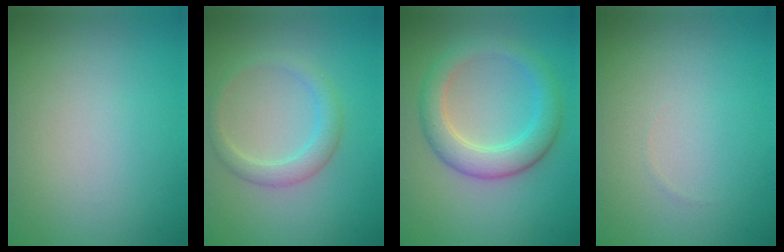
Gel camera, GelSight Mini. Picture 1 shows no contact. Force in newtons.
{"total": 2.3, "press": 2.3, "slide": 0.3}
{"total": 4.5, "press": 4.5, "slide": 0.1}
{"total": 0.0}